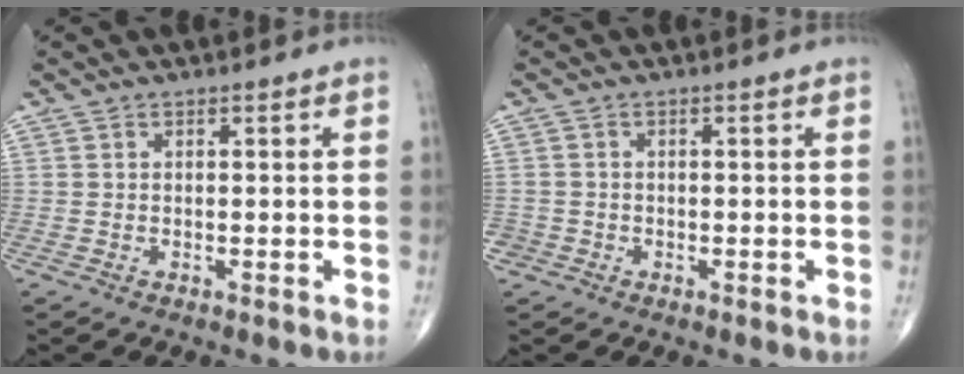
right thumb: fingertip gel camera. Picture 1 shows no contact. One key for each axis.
{"total": 1.7, "fx": -0.9, "fy": 1.4, "fz": -0.2, "tx": 0.012, "ty": 0.008, "tz": -0.022}